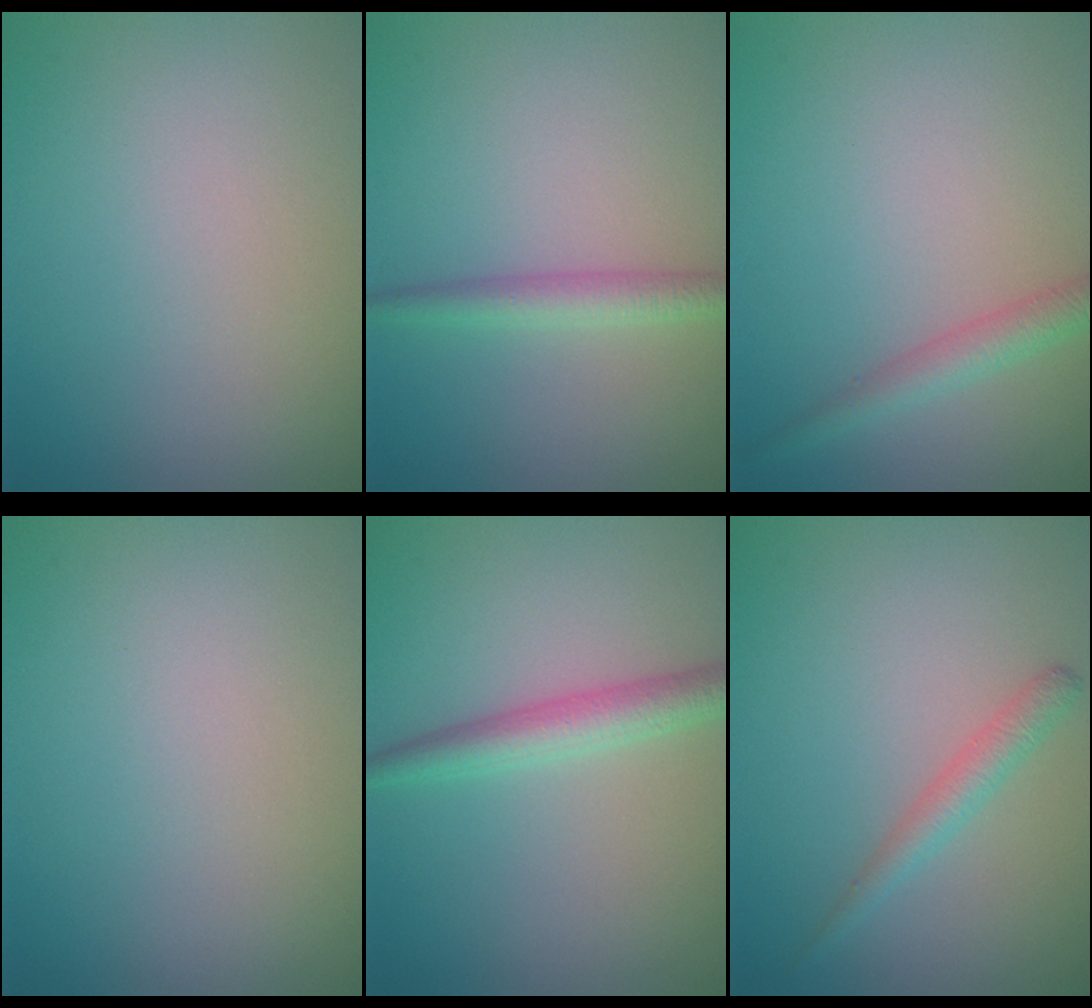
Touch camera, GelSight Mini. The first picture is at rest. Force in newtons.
{"total": 2.2, "press": 2.2, "slide": 0.0}
{"total": 2.2, "press": 2.2, "slide": 0.1}
{"total": 0.0}
{"total": 2.9, "press": 2.9, "slide": 0.1}
{"total": 1.8, "press": 1.8, "slide": 0.1}